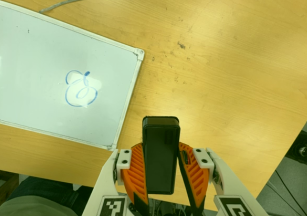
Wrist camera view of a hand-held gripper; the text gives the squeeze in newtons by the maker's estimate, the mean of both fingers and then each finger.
{"total": 7.7, "left": 6.2, "right": 9.3}